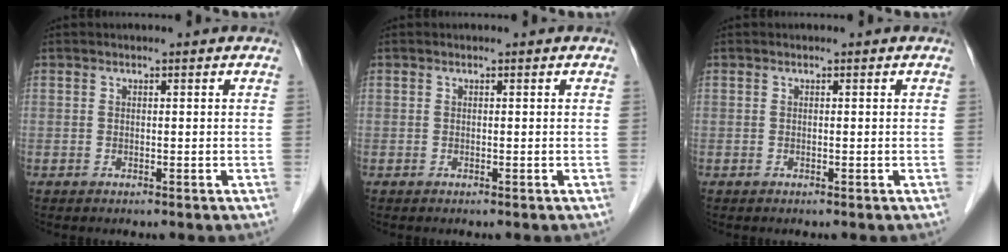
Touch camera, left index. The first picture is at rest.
{"total": 0.0}
{"total": 0.0}